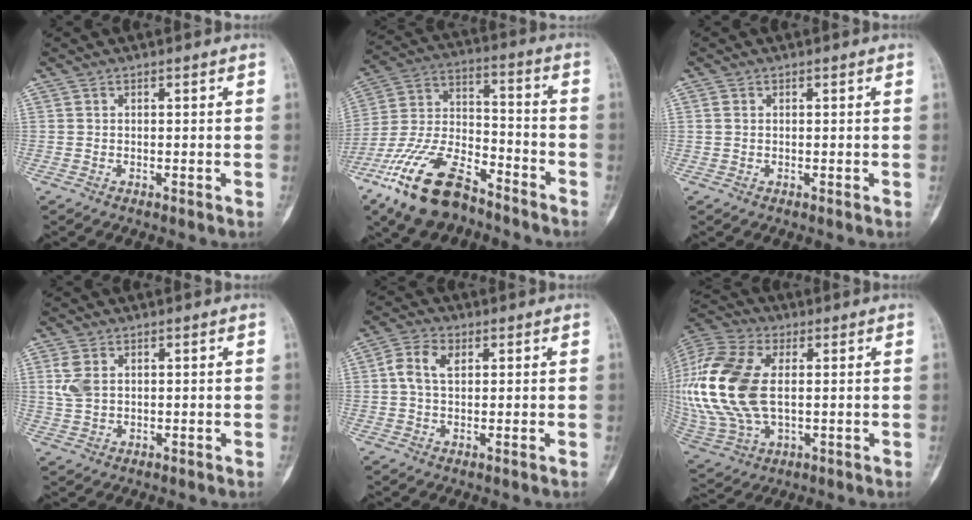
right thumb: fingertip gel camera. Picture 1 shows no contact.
{"total": 18.8, "force": [-12.6, 8.3, 11.3], "torque": [-0.224, 0.066, -0.234]}
{"total": 0.9, "force": [0.1, 0.7, 0.6], "torque": [-0.011, 0.000, 0.002]}
{"total": 4.5, "force": [1.0, 3.0, 3.2], "torque": [-0.075, 0.002, 0.024]}
{"total": 5.2, "force": [1.2, 3.2, 4.0], "torque": [-0.079, 0.012, 0.019]}
{"total": 23.4, "force": [1.7, 13.6, 19.0], "torque": [-0.442, -0.005, 0.035]}